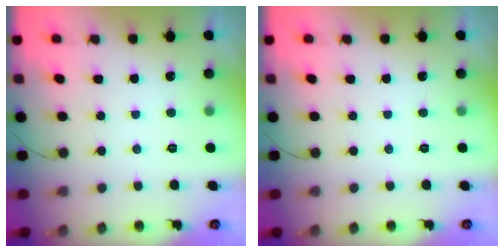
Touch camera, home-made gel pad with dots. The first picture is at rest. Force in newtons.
{"total": 0.0}